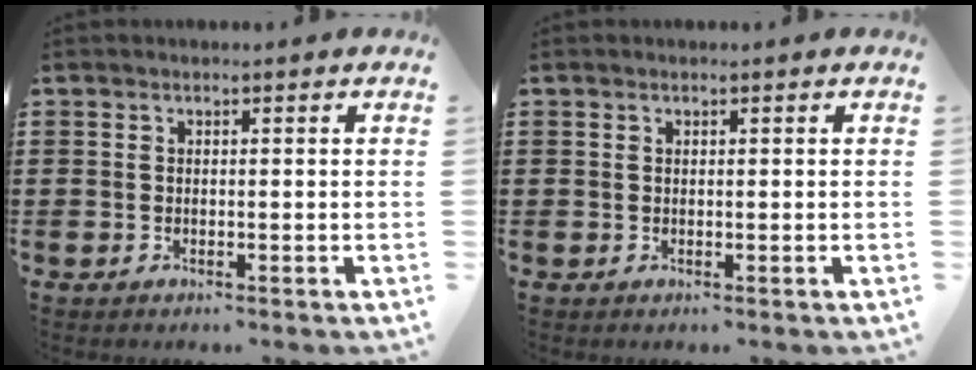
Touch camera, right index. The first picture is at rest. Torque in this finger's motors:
{"motor_torque": [-0.06, -0.02, 0.01, 0.00]}